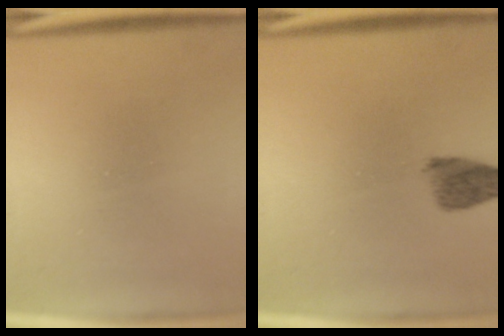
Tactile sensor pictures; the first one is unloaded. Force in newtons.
{"total": 3.9}